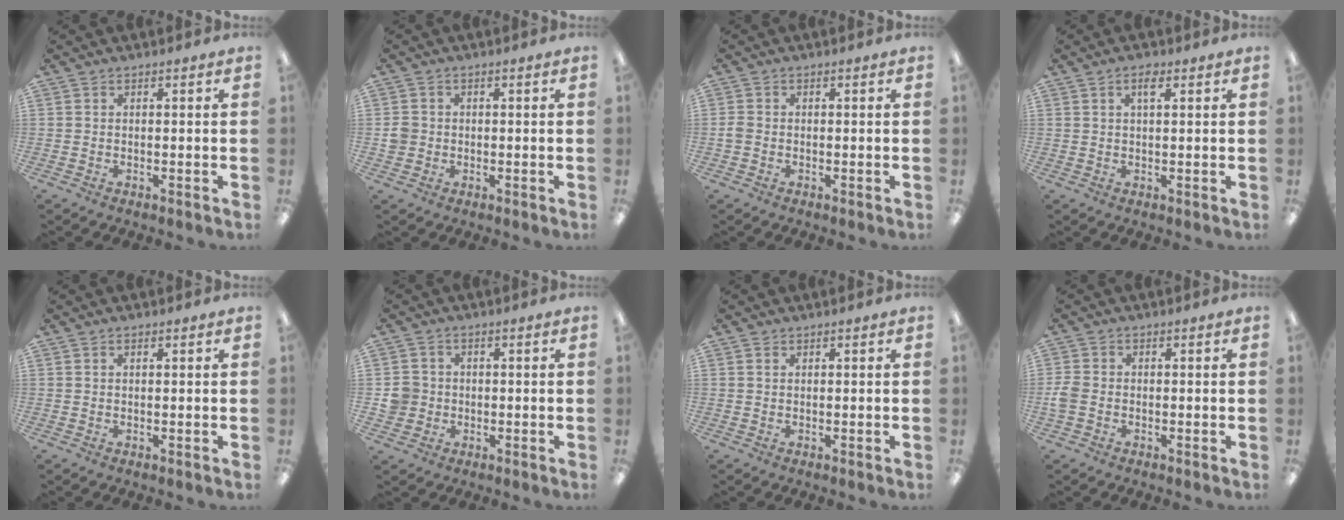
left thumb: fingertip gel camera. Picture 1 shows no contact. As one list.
[{"total": 2.6, "force": [-0.2, 2.5, 0.6], "torque": [-0.004, 0.001, -0.008]}, {"total": 1.7, "force": [-0.5, 1.3, 0.9], "torque": [-0.023, 0.000, -0.011]}, {"total": 2.9, "force": [1.5, 1.1, 2.2], "torque": [-0.040, 0.002, 0.024]}, {"total": 0.7, "force": [0.4, 0.3, 0.4], "torque": [-0.001, -0.001, 0.006]}, {"total": 4.9, "force": [-0.3, 4.8, 1.1], "torque": [-0.020, 0.012, -0.004]}, {"total": 0.8, "force": [0.4, 0.6, 0.5], "torque": [-0.010, 0.004, 0.007]}, {"total": 3.3, "force": [-0.8, 2.3, 2.1], "torque": [-0.041, 0.006, -0.015]}]